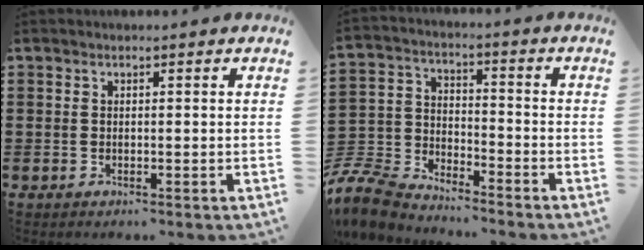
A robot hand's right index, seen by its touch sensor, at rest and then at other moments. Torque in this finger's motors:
{"motor_torque": [-1.05, 1.09, -1.05, -0.21]}